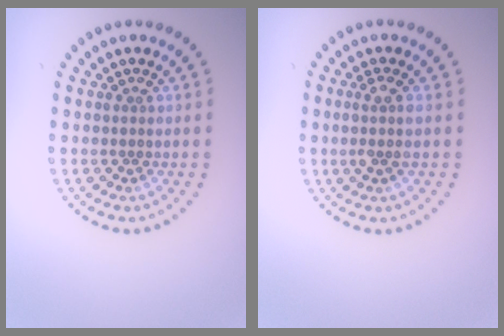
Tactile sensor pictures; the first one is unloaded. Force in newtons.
{"total": 1.8, "press": 1.5, "slide": 0.9}